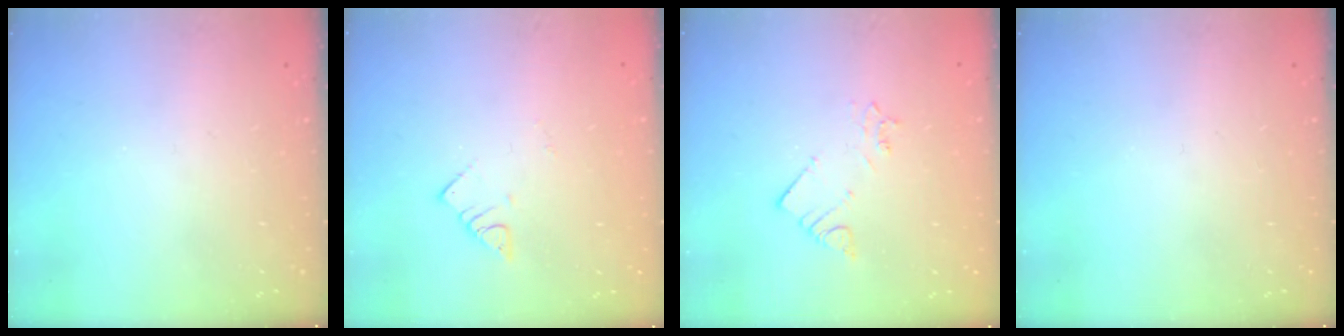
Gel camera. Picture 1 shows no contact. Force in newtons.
{"total": 2.4, "press": 2.4, "slide": 0.4}
{"total": 2.8, "press": 2.8, "slide": 0.1}
{"total": 0.0}